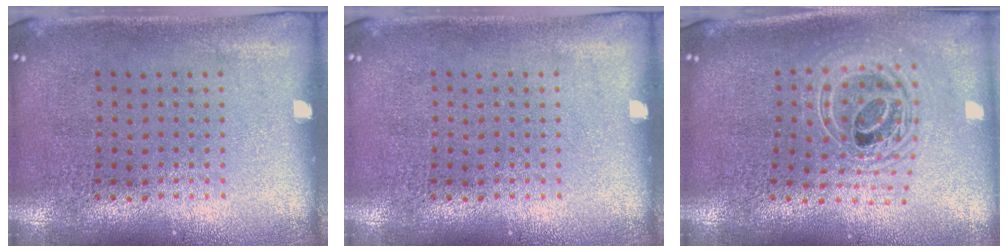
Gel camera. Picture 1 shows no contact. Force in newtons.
{"total": 0.0}
{"total": 2.4, "press": 1.8, "slide": 1.6}